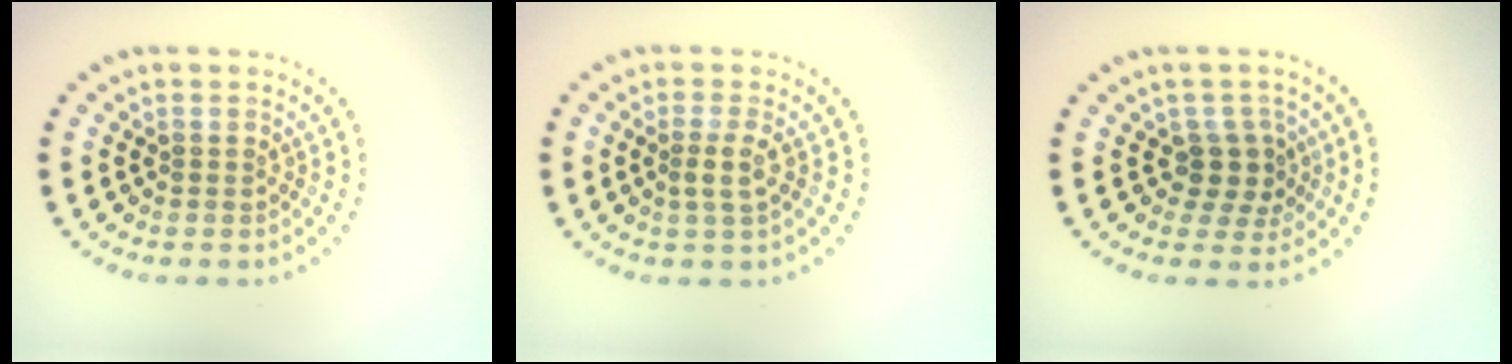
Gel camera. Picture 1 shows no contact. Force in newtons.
{"total": 1.5, "press": 1.2, "slide": 1.0}
{"total": 2.6, "press": 2.1, "slide": 1.6}